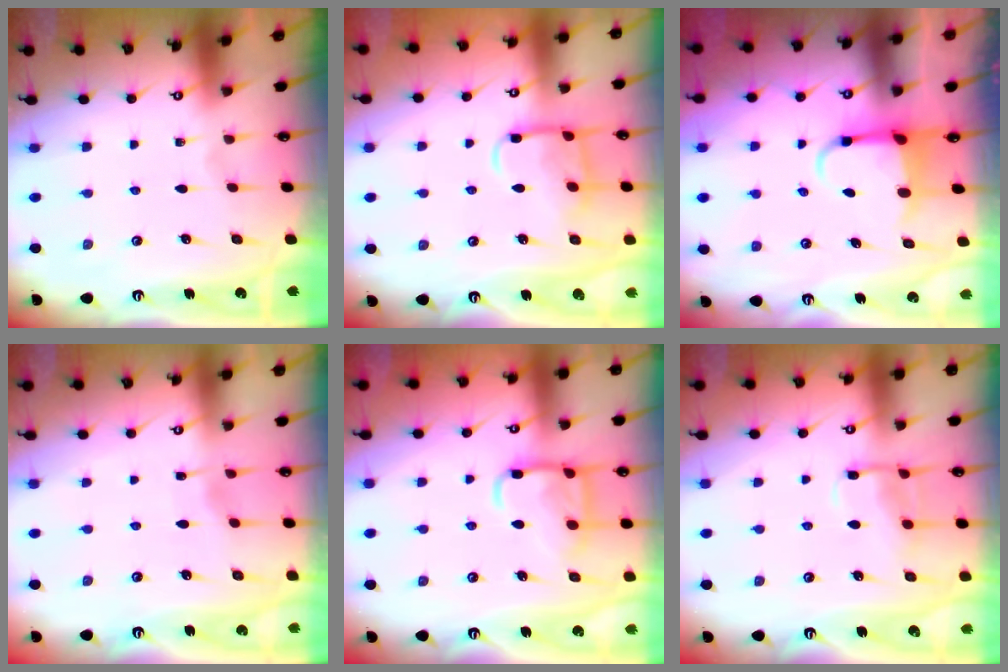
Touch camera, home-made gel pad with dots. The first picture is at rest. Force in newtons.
{"total": 11.6, "press": 11.5, "slide": 1.2}
{"total": 3.9, "press": 3.8, "slide": 1.1}
{"total": 2.8, "press": 2.8, "slide": 0.4}
{"total": 15.1, "press": 15.1, "slide": 1.4}
{"total": 9.9, "press": 9.8, "slide": 0.8}